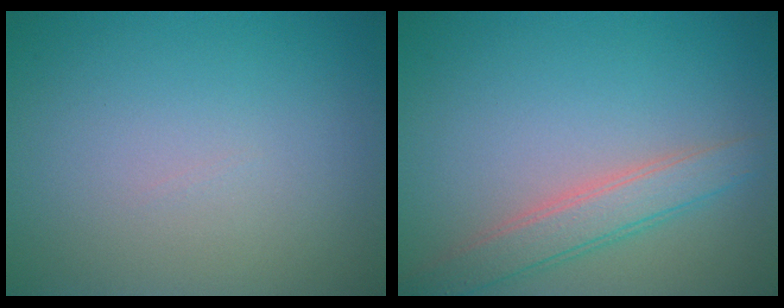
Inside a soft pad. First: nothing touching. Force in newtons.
{"total": 3.4, "press": 3.4, "slide": 0.3}